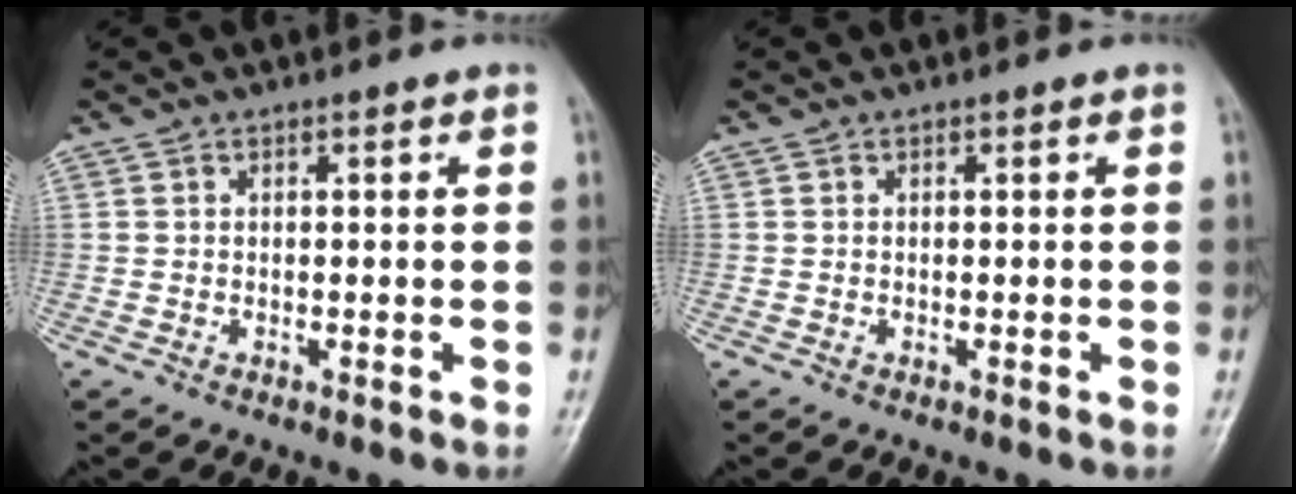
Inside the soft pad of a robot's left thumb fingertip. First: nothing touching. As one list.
[{"total": 0.0}]